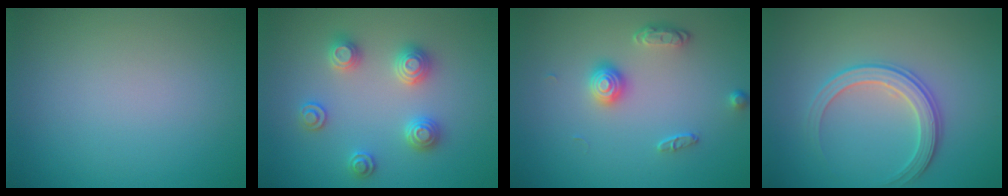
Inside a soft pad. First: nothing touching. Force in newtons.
{"total": 3.0, "press": 3.0, "slide": 0.5}
{"total": 2.3, "press": 1.8, "slide": 1.4}
{"total": 2.8, "press": 2.8, "slide": 0.3}